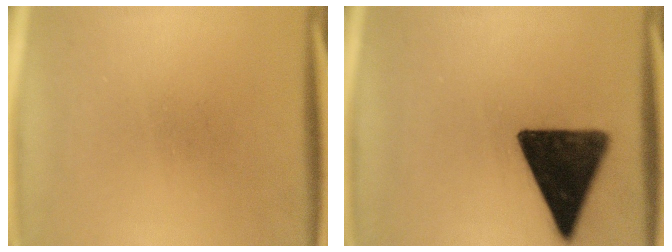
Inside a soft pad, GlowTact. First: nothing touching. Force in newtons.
{"total": 15.0}